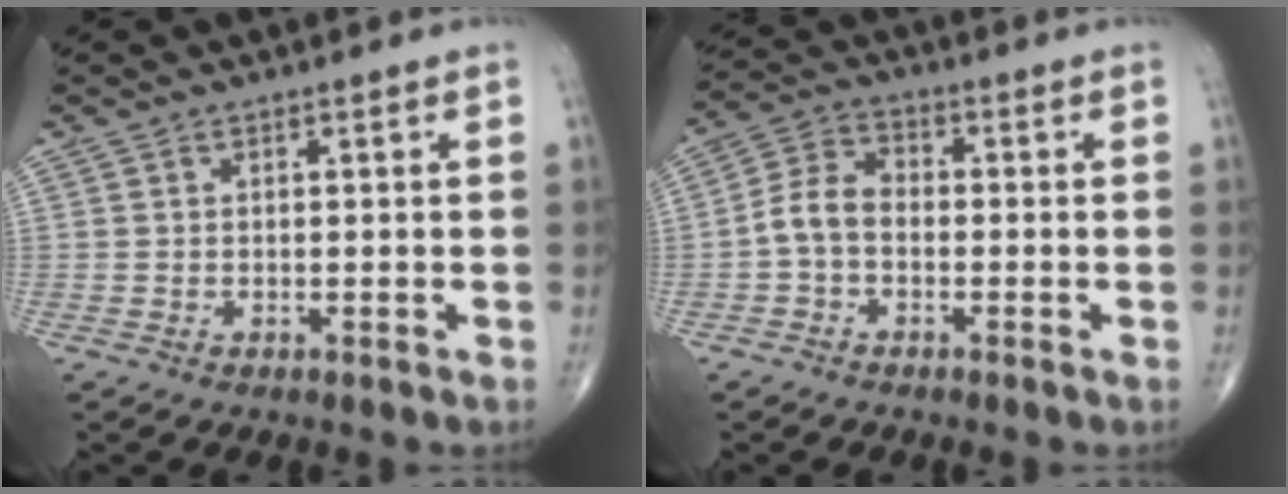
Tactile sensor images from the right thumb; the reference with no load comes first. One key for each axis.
{"total": 6.1, "fx": -1.4, "fy": 4.1, "fz": 4.2, "tx": -0.074, "ty": 0.024, "tz": -0.041}